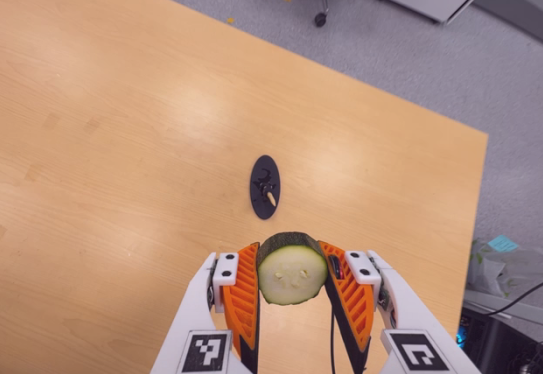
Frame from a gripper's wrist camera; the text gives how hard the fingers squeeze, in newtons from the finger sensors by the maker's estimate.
{"total": 11.3, "left": 11.1, "right": 11.5}